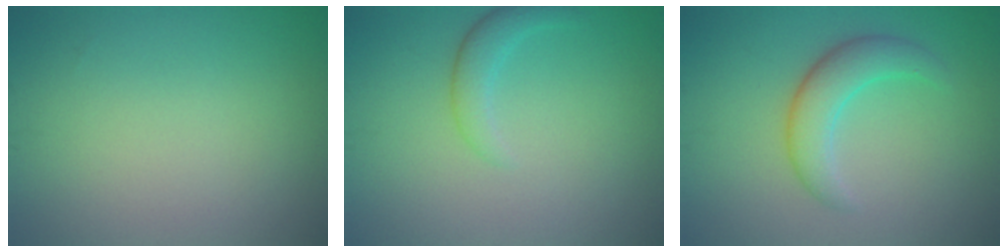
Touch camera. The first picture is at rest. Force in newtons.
{"total": 1.8, "press": 1.8, "slide": 0.1}
{"total": 3.4, "press": 3.4, "slide": 0.3}